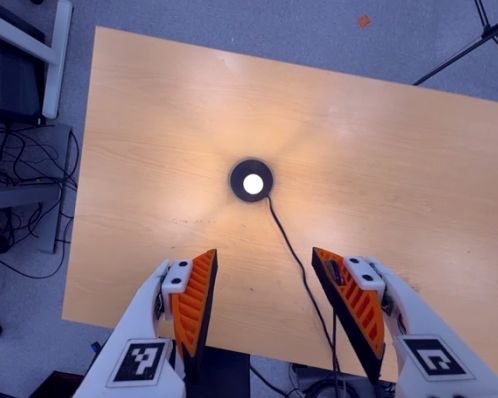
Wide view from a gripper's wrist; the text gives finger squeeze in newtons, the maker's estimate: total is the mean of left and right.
{"total": 0.0}